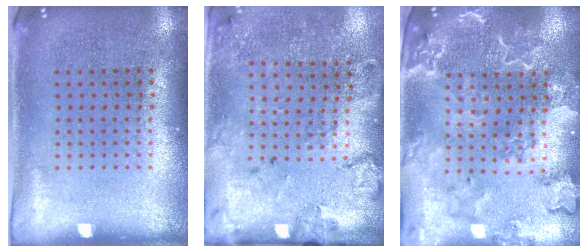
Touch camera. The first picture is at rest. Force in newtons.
{"total": 2.1, "press": 1.5, "slide": 1.5}
{"total": 2.6, "press": 2.5, "slide": 0.9}